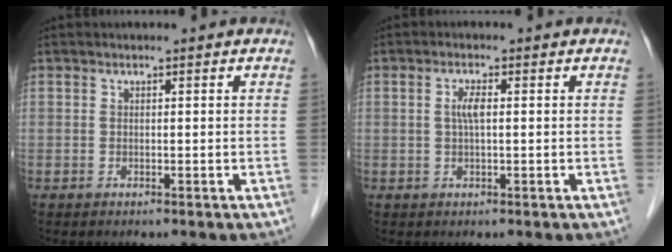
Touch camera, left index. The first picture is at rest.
{"total": 2.3, "force": [0.2, 0.5, 2.2], "torque": [-0.047, 0.002, 0.006]}